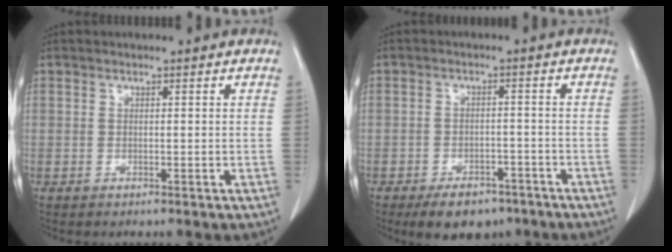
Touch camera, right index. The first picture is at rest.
{"total": 7.0, "force": [-5.1, 3.6, 3.2], "torque": [-0.048, 0.002, -0.074]}